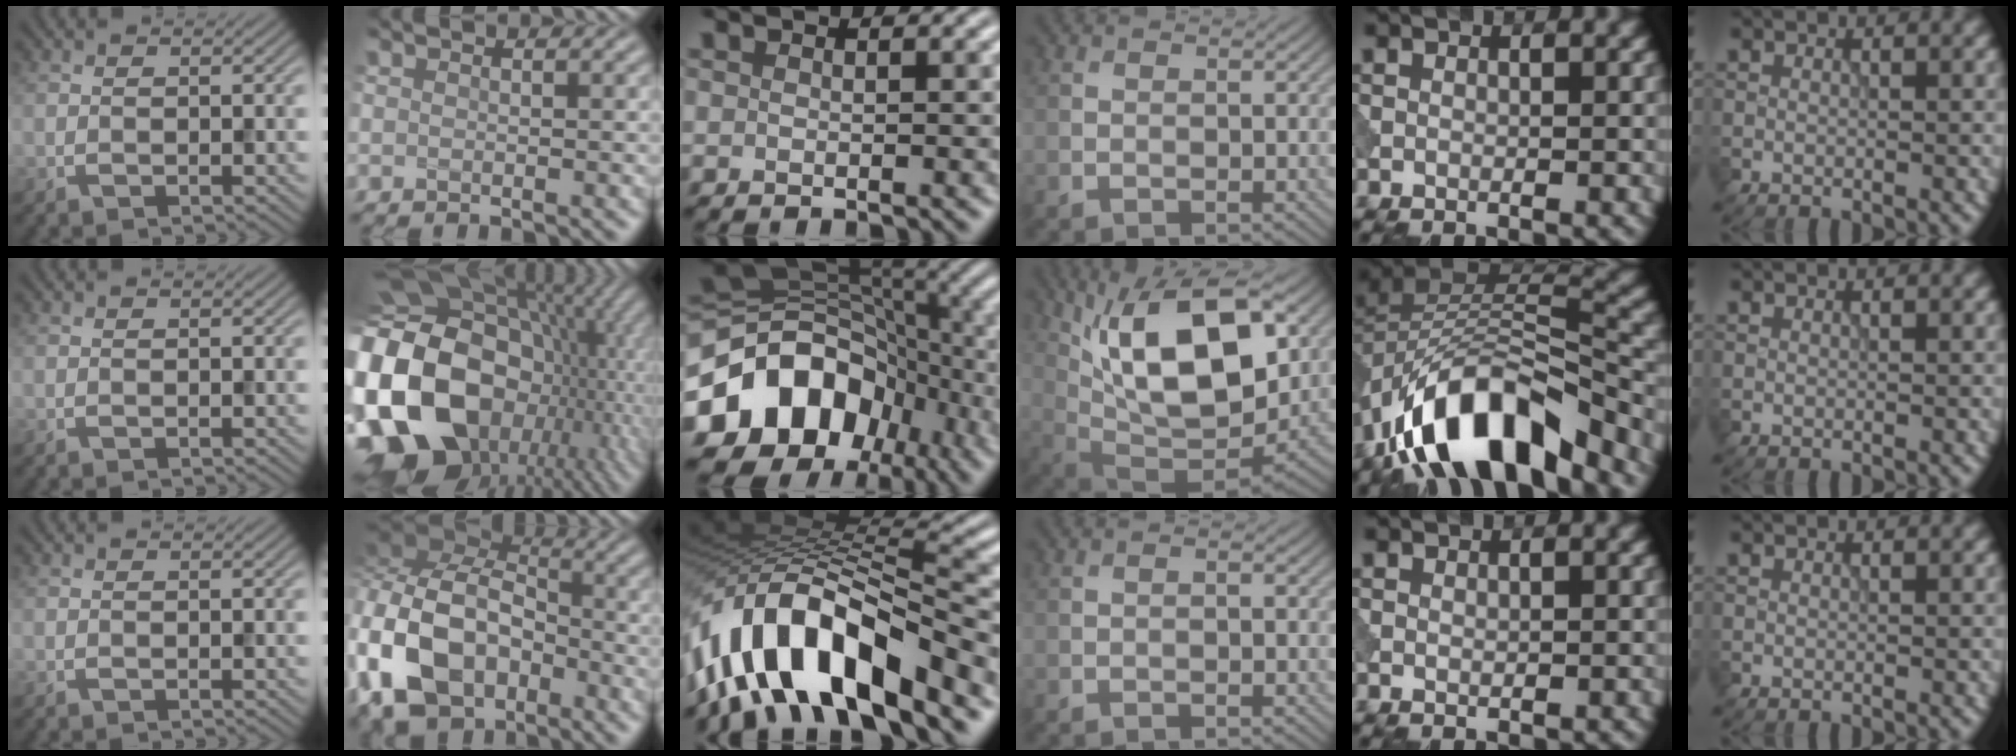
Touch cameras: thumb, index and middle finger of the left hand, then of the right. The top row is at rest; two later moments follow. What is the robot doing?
{"motion": "insert", "object": "peg toy"}